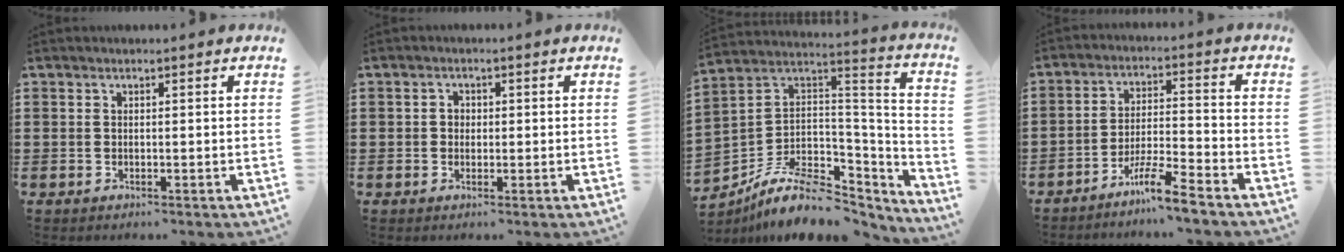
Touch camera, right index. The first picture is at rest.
{"total": 1.4, "force": [-0.1, 1.2, 0.6], "torque": [-0.013, 0.006, -0.003]}
{"total": 10.0, "force": [-6.6, 5.1, 5.5], "torque": [-0.113, 0.013, -0.122]}
{"total": 6.9, "force": [-5.9, -0.2, 3.6], "torque": [-0.080, -0.006, -0.115]}